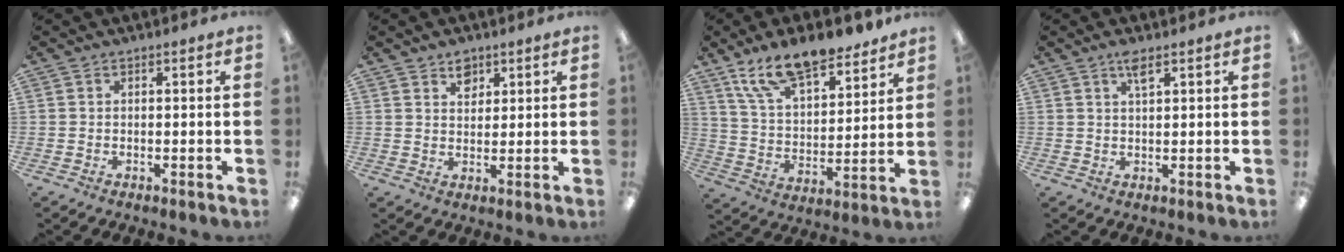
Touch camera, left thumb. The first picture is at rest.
{"total": 4.0, "force": [3.0, 2.5, 1.0], "torque": [-0.002, -0.014, 0.052]}
{"total": 16.5, "force": [13.1, 6.4, 7.8], "torque": [-0.141, -0.075, 0.234]}
{"total": 2.9, "force": [2.0, 0.6, 2.1], "torque": [-0.039, 0.000, 0.033]}